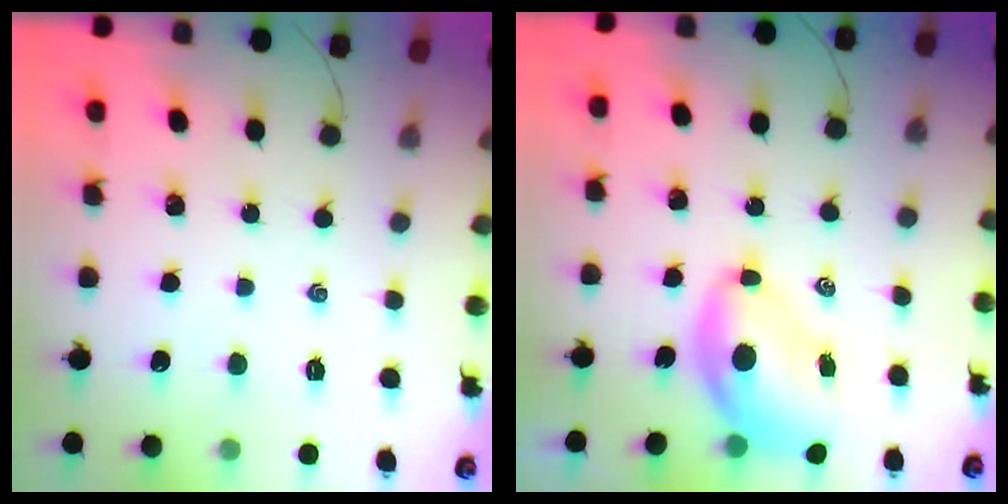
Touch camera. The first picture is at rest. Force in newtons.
{"total": 7.7, "press": 7.3, "slide": 2.2}